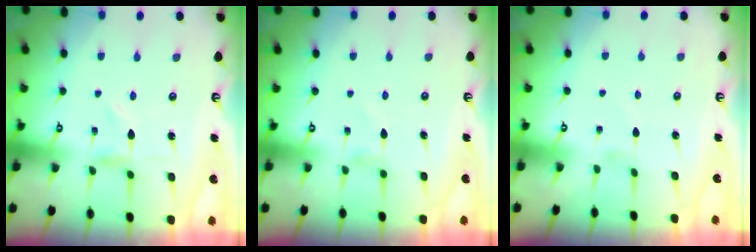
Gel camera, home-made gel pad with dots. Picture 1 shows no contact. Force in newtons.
{"total": 0.0}
{"total": 1.1, "press": 1.1, "slide": 0.1}